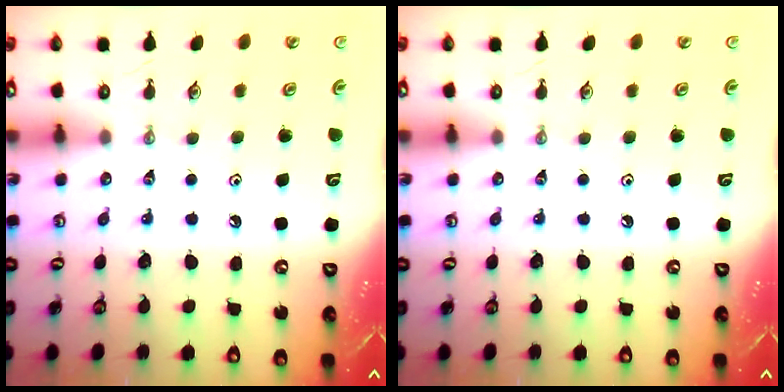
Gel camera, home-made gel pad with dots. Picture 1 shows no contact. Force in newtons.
{"total": 0.0}